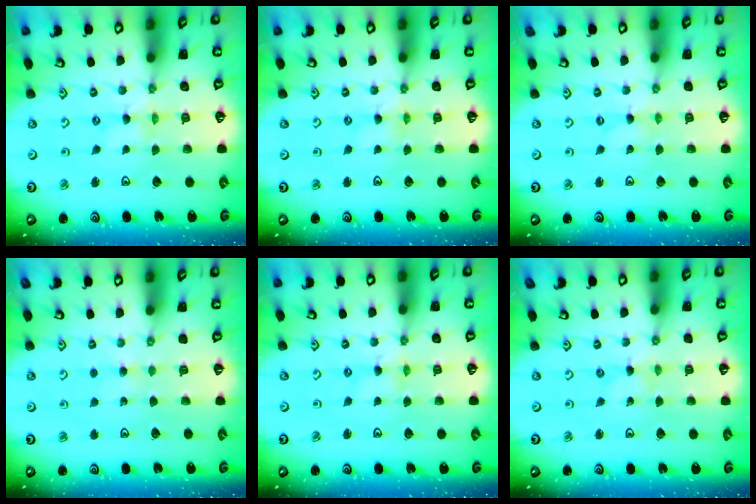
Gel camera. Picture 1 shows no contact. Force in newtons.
{"total": 1.2, "press": 1.2, "slide": 0.3}
{"total": 0.0}
{"total": 3.2, "press": 3.2, "slide": 0.4}
{"total": 0.6, "press": 0.6, "slide": 0.2}
{"total": 0.0}